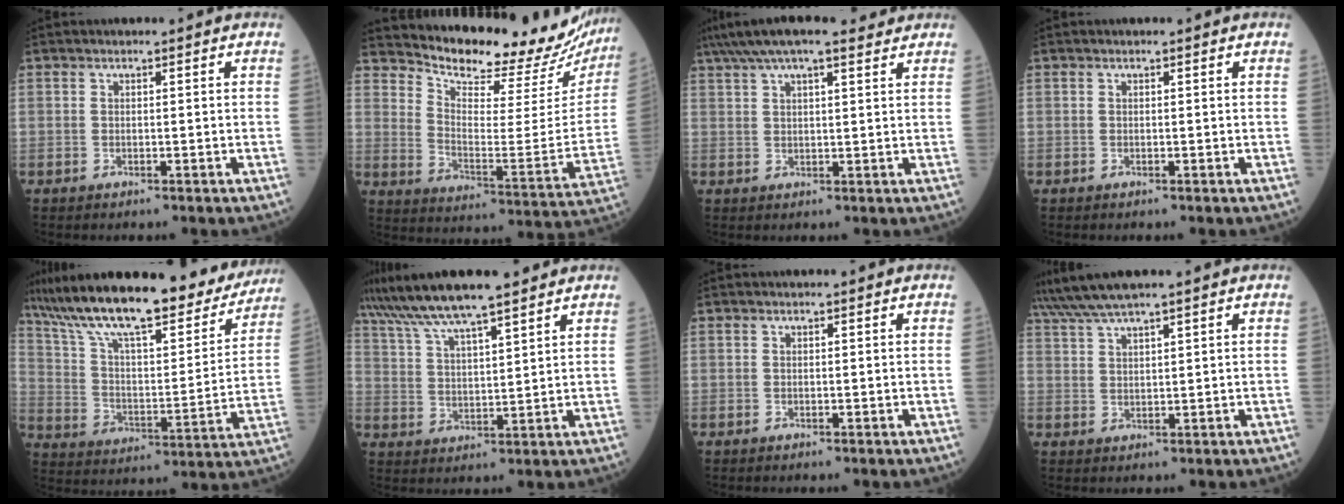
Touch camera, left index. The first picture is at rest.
{"total": 23.2, "force": [22.0, 4.9, 5.6], "torque": [-0.086, -0.087, 0.282]}
{"total": 12.5, "force": [10.2, 2.6, 6.8], "torque": [-0.128, 0.051, 0.159]}
{"total": 0.0}
{"total": 27.8, "force": [22.9, 6.5, 14.3], "torque": [-0.241, 0.002, 0.338]}
{"total": 12.4, "force": [10.1, 1.0, 7.0], "torque": [-0.127, 0.028, 0.179]}
{"total": 0.0}
{"total": 5.7, "force": [4.9, -0.7, 2.7], "torque": [-0.063, 0.028, 0.101]}